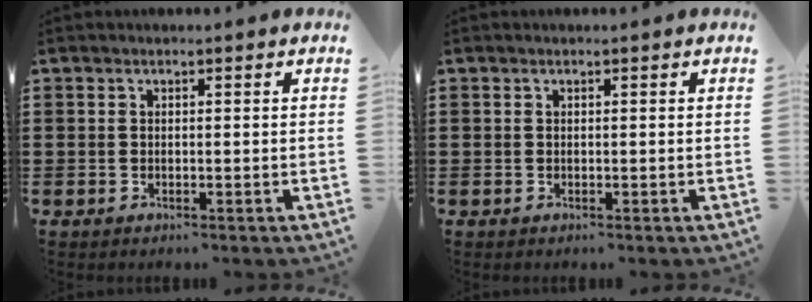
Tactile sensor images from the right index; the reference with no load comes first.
{"total": 0.0}